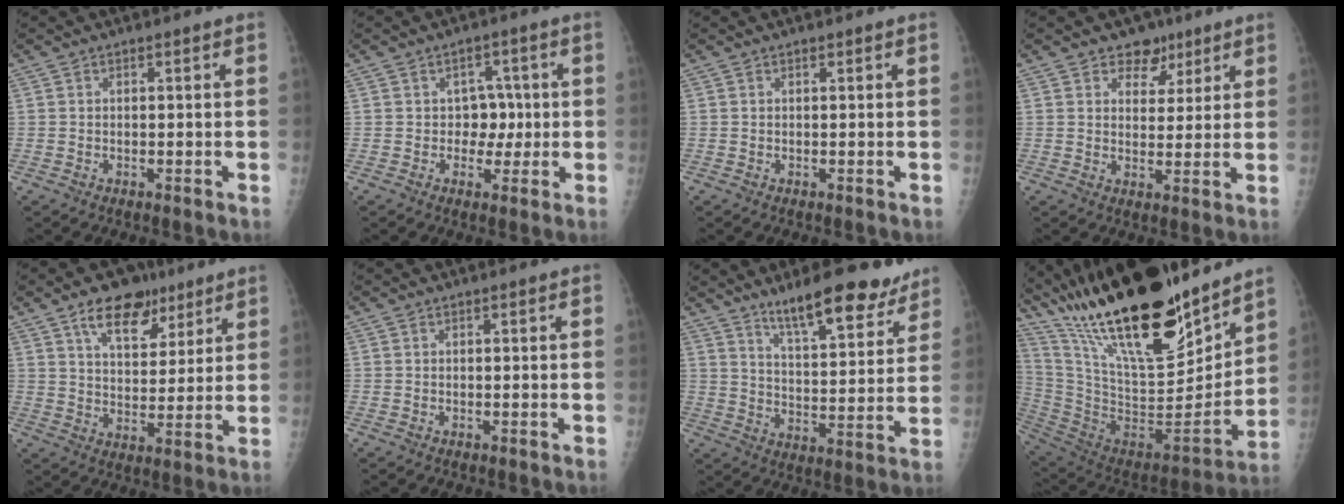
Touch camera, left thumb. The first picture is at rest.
{"total": 4.5, "force": [0.1, 3.8, 2.5], "torque": [0.006, 0.007, -0.004]}
{"total": 0.0}
{"total": 5.6, "force": [3.8, 3.9, 1.4], "torque": [0.013, -0.018, 0.056]}
{"total": 11.3, "force": [7.0, 6.3, 6.2], "torque": [-0.065, -0.034, 0.115]}
{"total": 0.0}
{"total": 15.4, "force": [11.4, 4.3, 9.4], "torque": [-0.102, -0.068, 0.178]}
{"total": 33.1, "force": [24.5, 9.6, 20.2], "torque": [-0.327, -0.092, 0.419]}